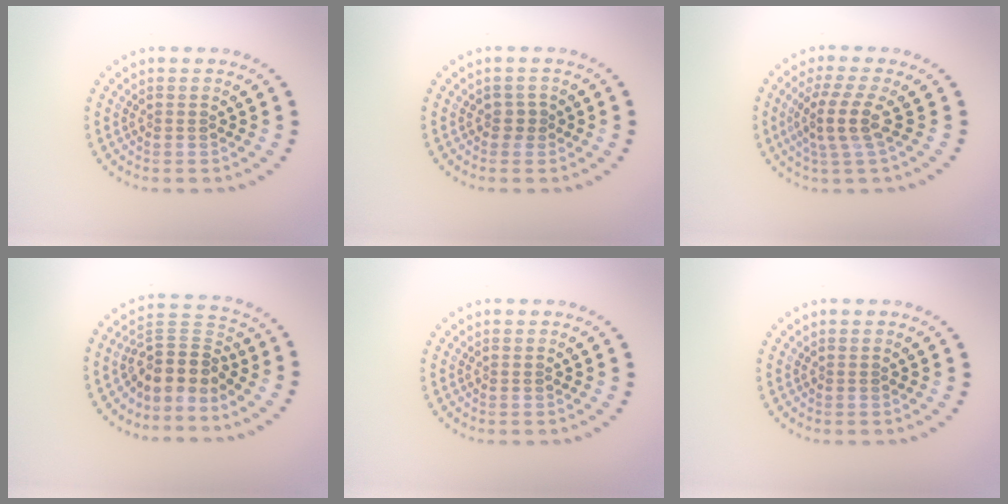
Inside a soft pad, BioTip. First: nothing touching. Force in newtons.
{"total": 1.0, "press": 0.9, "slide": 0.4}
{"total": 3.2, "press": 2.4, "slide": 2.2}
{"total": 4.1, "press": 3.1, "slide": 2.8}
{"total": 0.0}
{"total": 0.0}